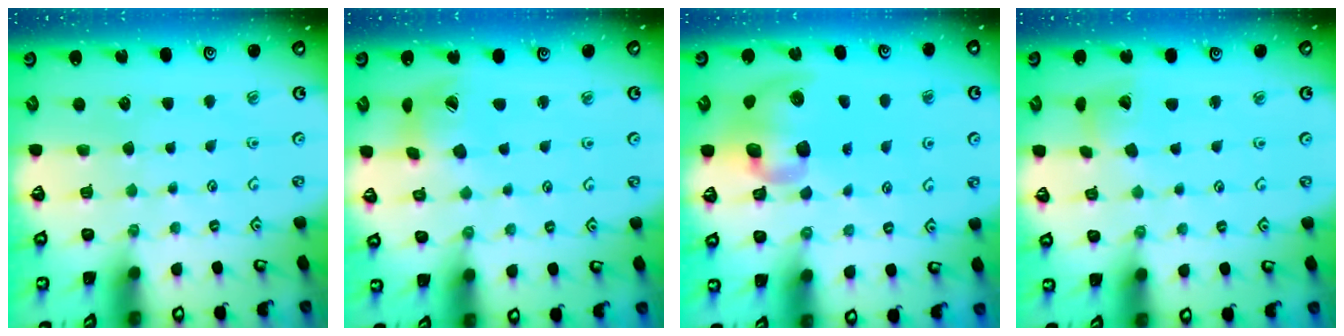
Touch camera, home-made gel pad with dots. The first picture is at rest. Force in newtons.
{"total": 7.9, "press": 7.8, "slide": 0.9}
{"total": 13.3, "press": 13.2, "slide": 2.0}
{"total": 6.1, "press": 6.0, "slide": 0.7}